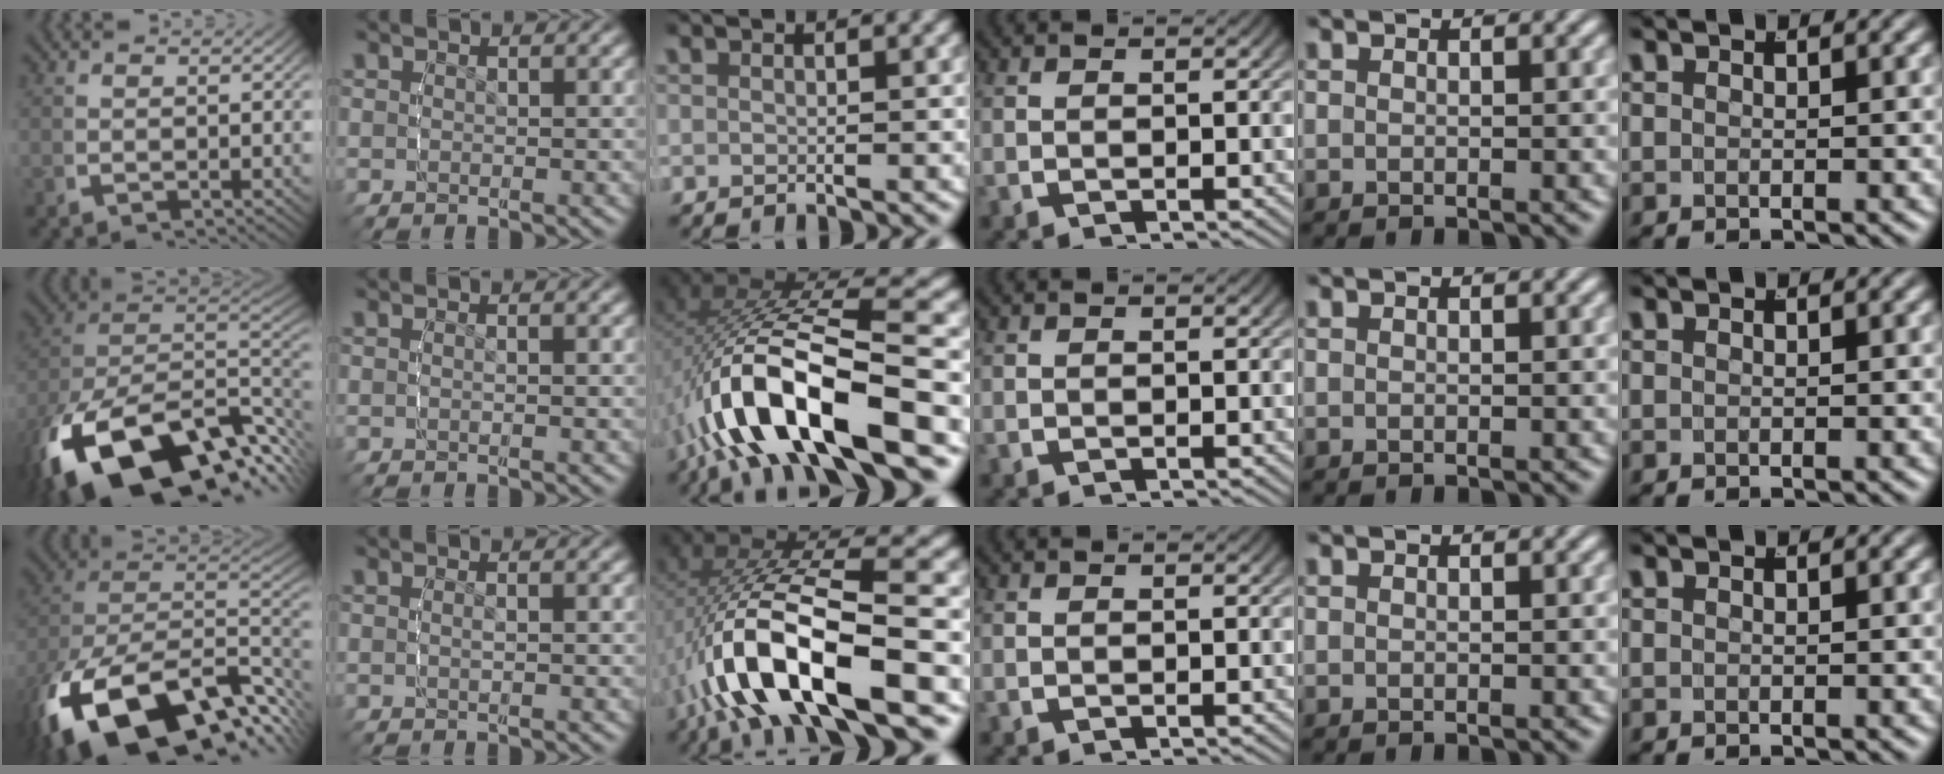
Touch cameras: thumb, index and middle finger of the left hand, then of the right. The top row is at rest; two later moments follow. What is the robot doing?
{"motion": "lift_and_place", "object": "tape"}